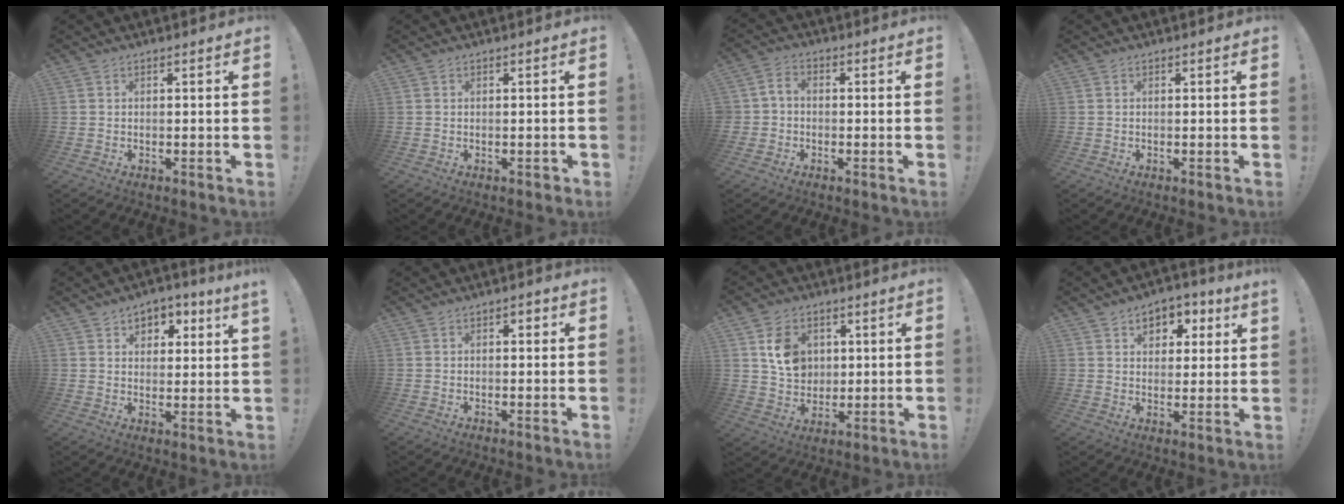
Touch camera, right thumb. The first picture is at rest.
{"total": 1.0, "force": [-0.3, 0.7, 0.6], "torque": [-0.016, 0.006, -0.004]}
{"total": 3.6, "force": [-1.4, 2.9, 1.6], "torque": [-0.038, 0.013, -0.026]}
{"total": 0.0}
{"total": 5.8, "force": [3.9, 2.8, 3.1], "torque": [-0.042, -0.019, 0.068]}
{"total": 1.4, "force": [0.1, 1.0, 0.9], "torque": [-0.017, 0.005, -0.001]}
{"total": 10.4, "force": [3.3, 8.7, 4.8], "torque": [-0.062, -0.005, 0.068]}
{"total": 7.5, "force": [4.3, 4.6, 4.0], "torque": [-0.054, -0.019, 0.076]}